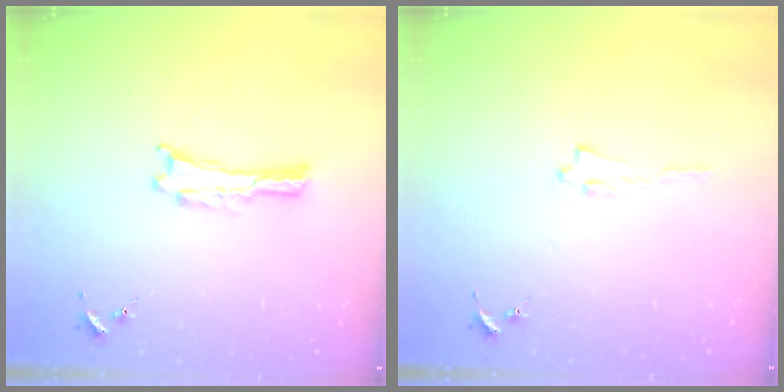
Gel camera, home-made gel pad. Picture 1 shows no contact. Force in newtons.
{"total": 0.6, "press": 0.6, "slide": 0.1}